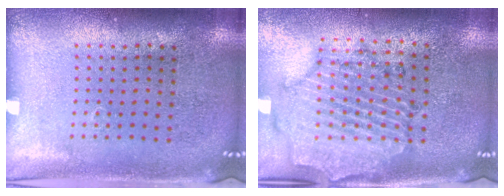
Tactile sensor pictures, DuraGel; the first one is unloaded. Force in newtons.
{"total": 1.6, "press": 1.6, "slide": 0.3}